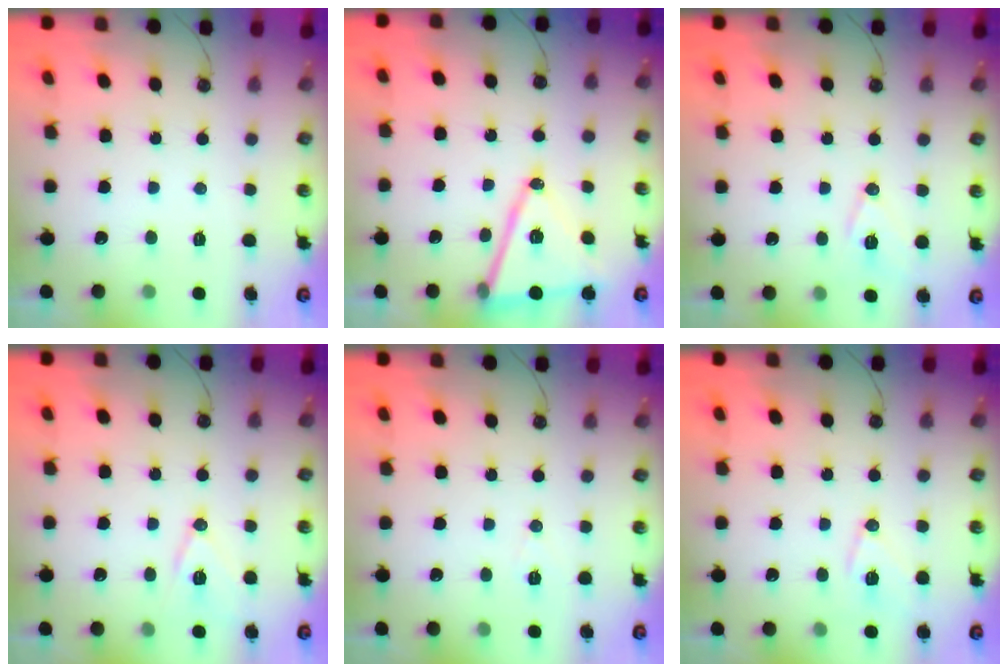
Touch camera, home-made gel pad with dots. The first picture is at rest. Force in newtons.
{"total": 14.9, "press": 14.5, "slide": 3.5}
{"total": 9.5, "press": 8.8, "slide": 3.6}
{"total": 11.2, "press": 10.7, "slide": 3.4}
{"total": 5.6, "press": 3.4, "slide": 4.5}
{"total": 9.9, "press": 9.9, "slide": 1.0}